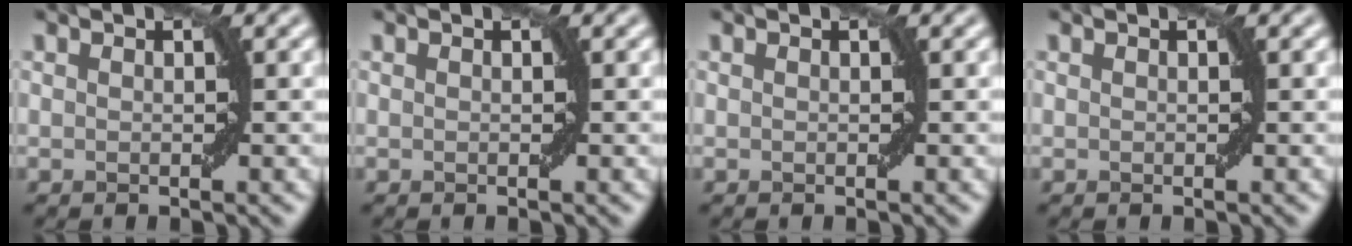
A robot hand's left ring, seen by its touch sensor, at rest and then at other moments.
{"total": 0.0}
{"total": 0.0}
{"total": 0.0}